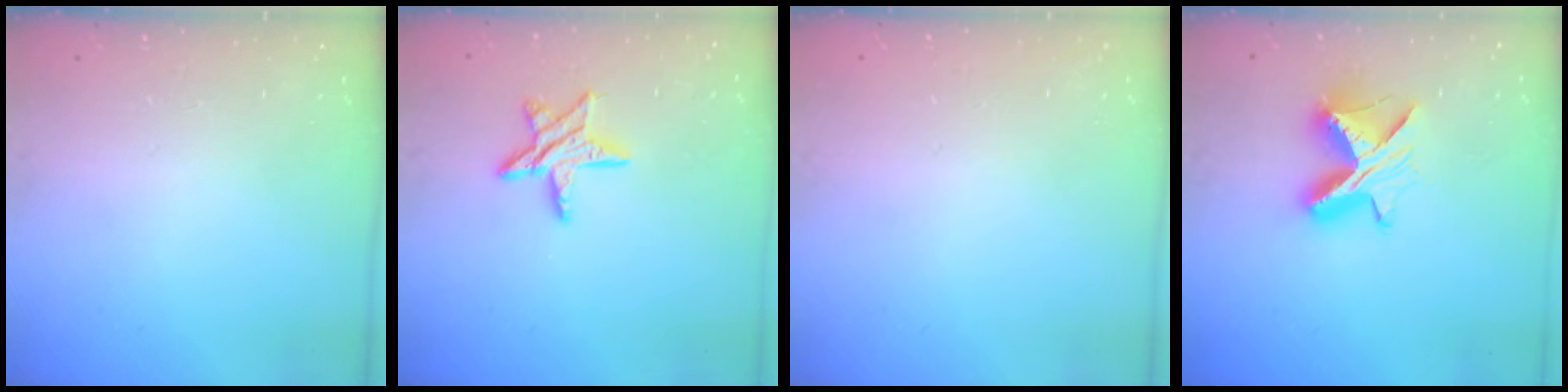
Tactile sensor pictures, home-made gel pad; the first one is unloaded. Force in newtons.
{"total": 10.0, "press": 10.0, "slide": 0.8}
{"total": 0.0}
{"total": 9.8, "press": 9.8, "slide": 0.6}